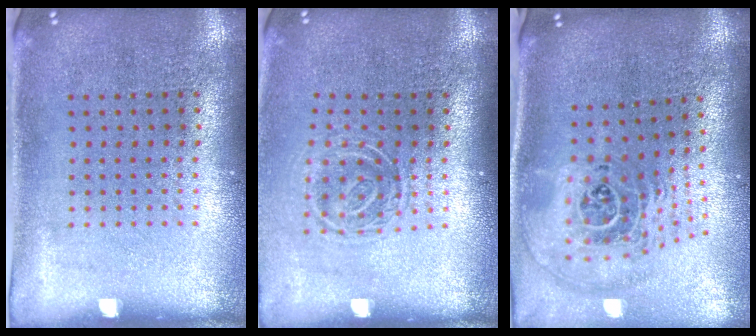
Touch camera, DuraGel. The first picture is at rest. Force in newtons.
{"total": 1.7, "press": 1.2, "slide": 1.2}
{"total": 2.5, "press": 1.8, "slide": 1.8}